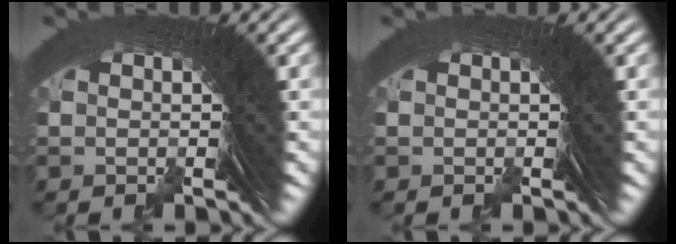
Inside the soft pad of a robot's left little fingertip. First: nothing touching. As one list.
[{"total": 0.0}]